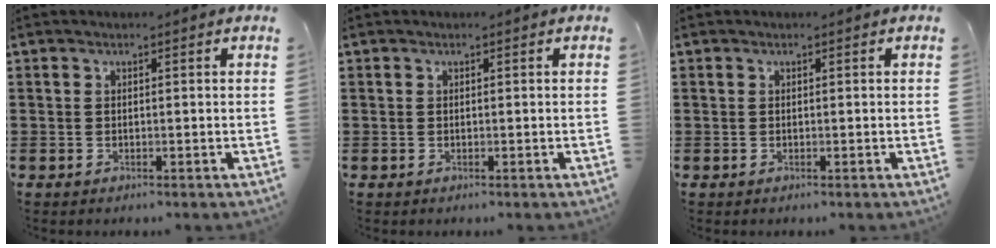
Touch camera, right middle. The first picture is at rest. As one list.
[{"total": 0.0}, {"total": 0.0}]